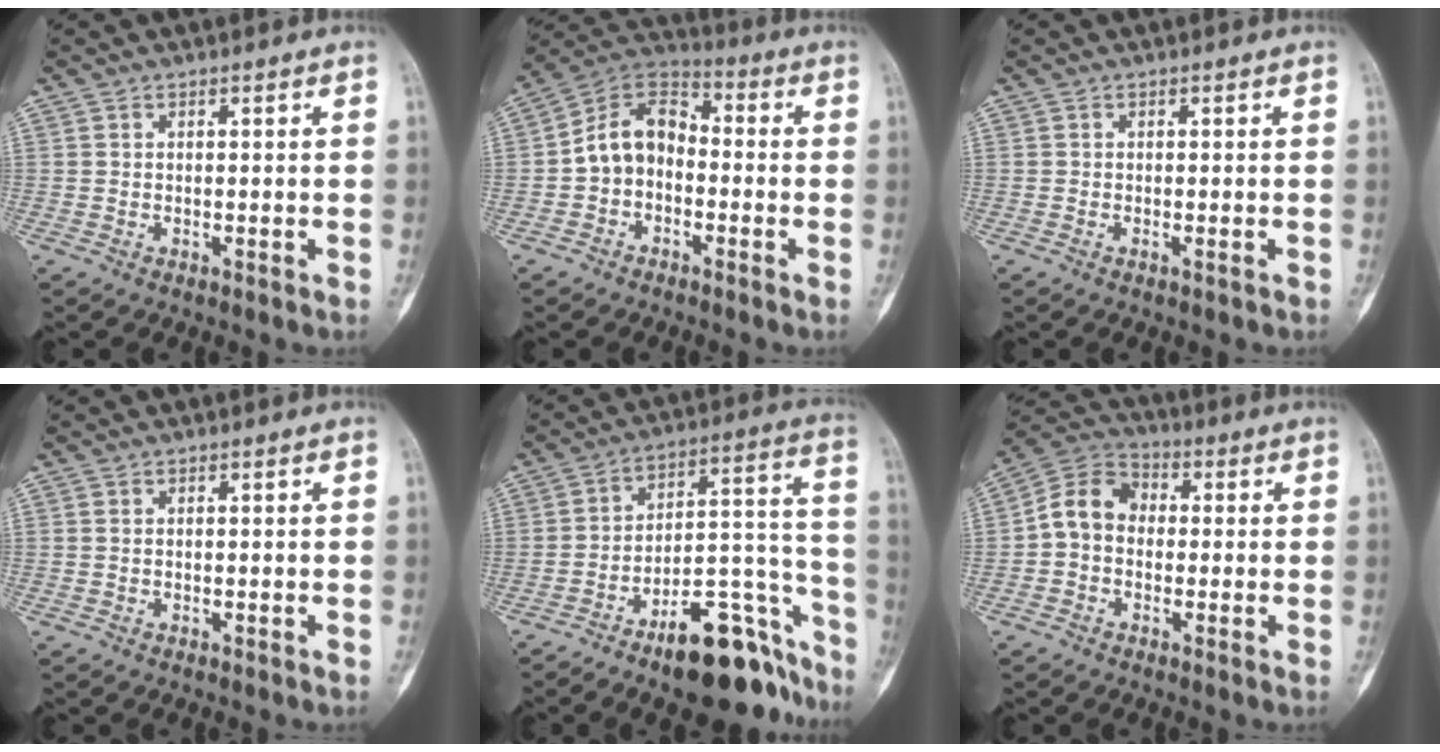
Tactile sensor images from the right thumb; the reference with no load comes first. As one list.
[{"total": 9.9, "force": [-1.7, 7.3, 6.5], "torque": [-0.096, 0.040, -0.047]}, {"total": 0.0}, {"total": 0.0}, {"total": 20.2, "force": [-13.8, 7.6, 12.7], "torque": [-0.110, 0.124, -0.205]}, {"total": 8.6, "force": [-0.4, 6.8, 5.2], "torque": [-0.076, 0.029, -0.025]}]